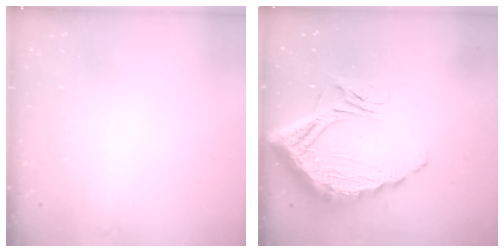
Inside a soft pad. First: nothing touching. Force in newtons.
{"total": 17.5, "press": 17.4, "slide": 1.5}